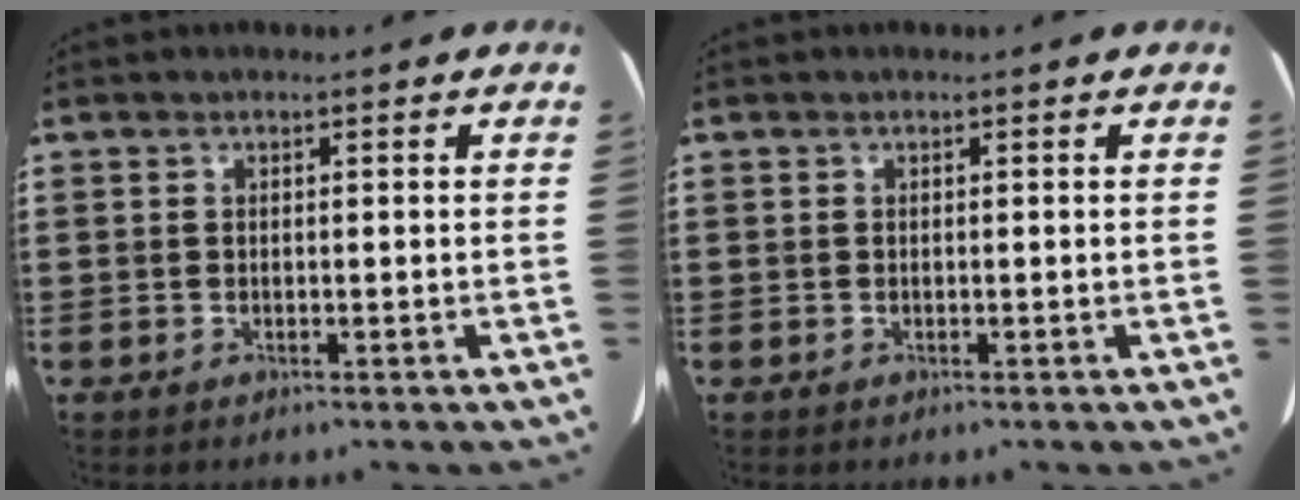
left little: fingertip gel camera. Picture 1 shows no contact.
{"total": 0.0}